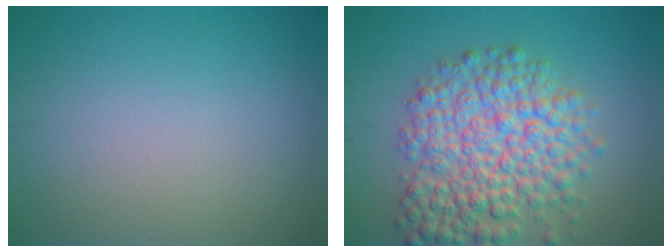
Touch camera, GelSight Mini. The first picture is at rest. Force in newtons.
{"total": 8.4, "press": 8.4, "slide": 0.3}